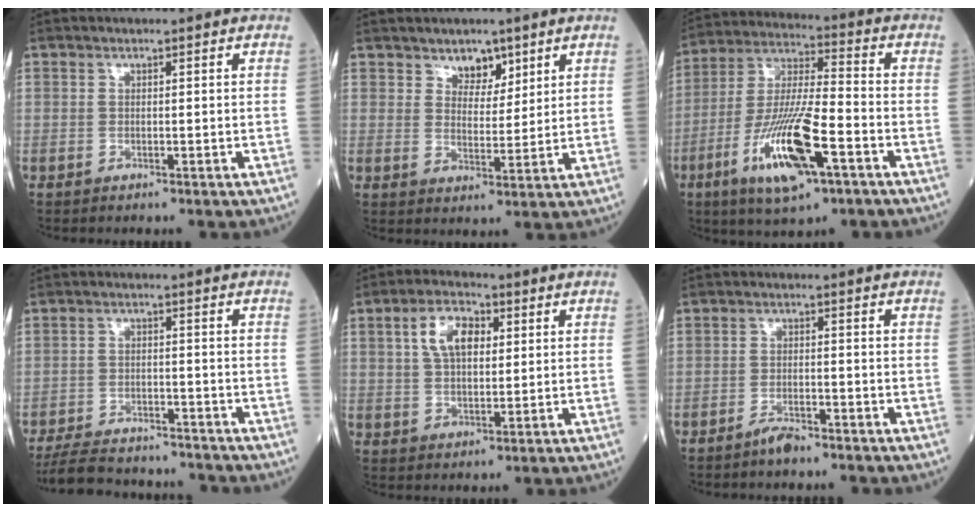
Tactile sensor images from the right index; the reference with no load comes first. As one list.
[{"total": 4.4, "force": [3.1, 2.5, 1.8], "torque": [-0.020, -0.002, 0.053]}, {"total": 16.0, "force": [-6.8, 3.0, 14.1], "torque": [-0.284, -0.017, -0.119]}, {"total": 10.0, "force": [-9.2, 2.1, 3.4], "torque": [-0.058, -0.008, -0.137]}, {"total": 7.3, "force": [2.3, 3.8, 5.8], "torque": [-0.113, 0.017, 0.044]}, {"total": 2.6, "force": [-2.2, 0.5, 1.3], "torque": [-0.032, -0.002, -0.038]}]